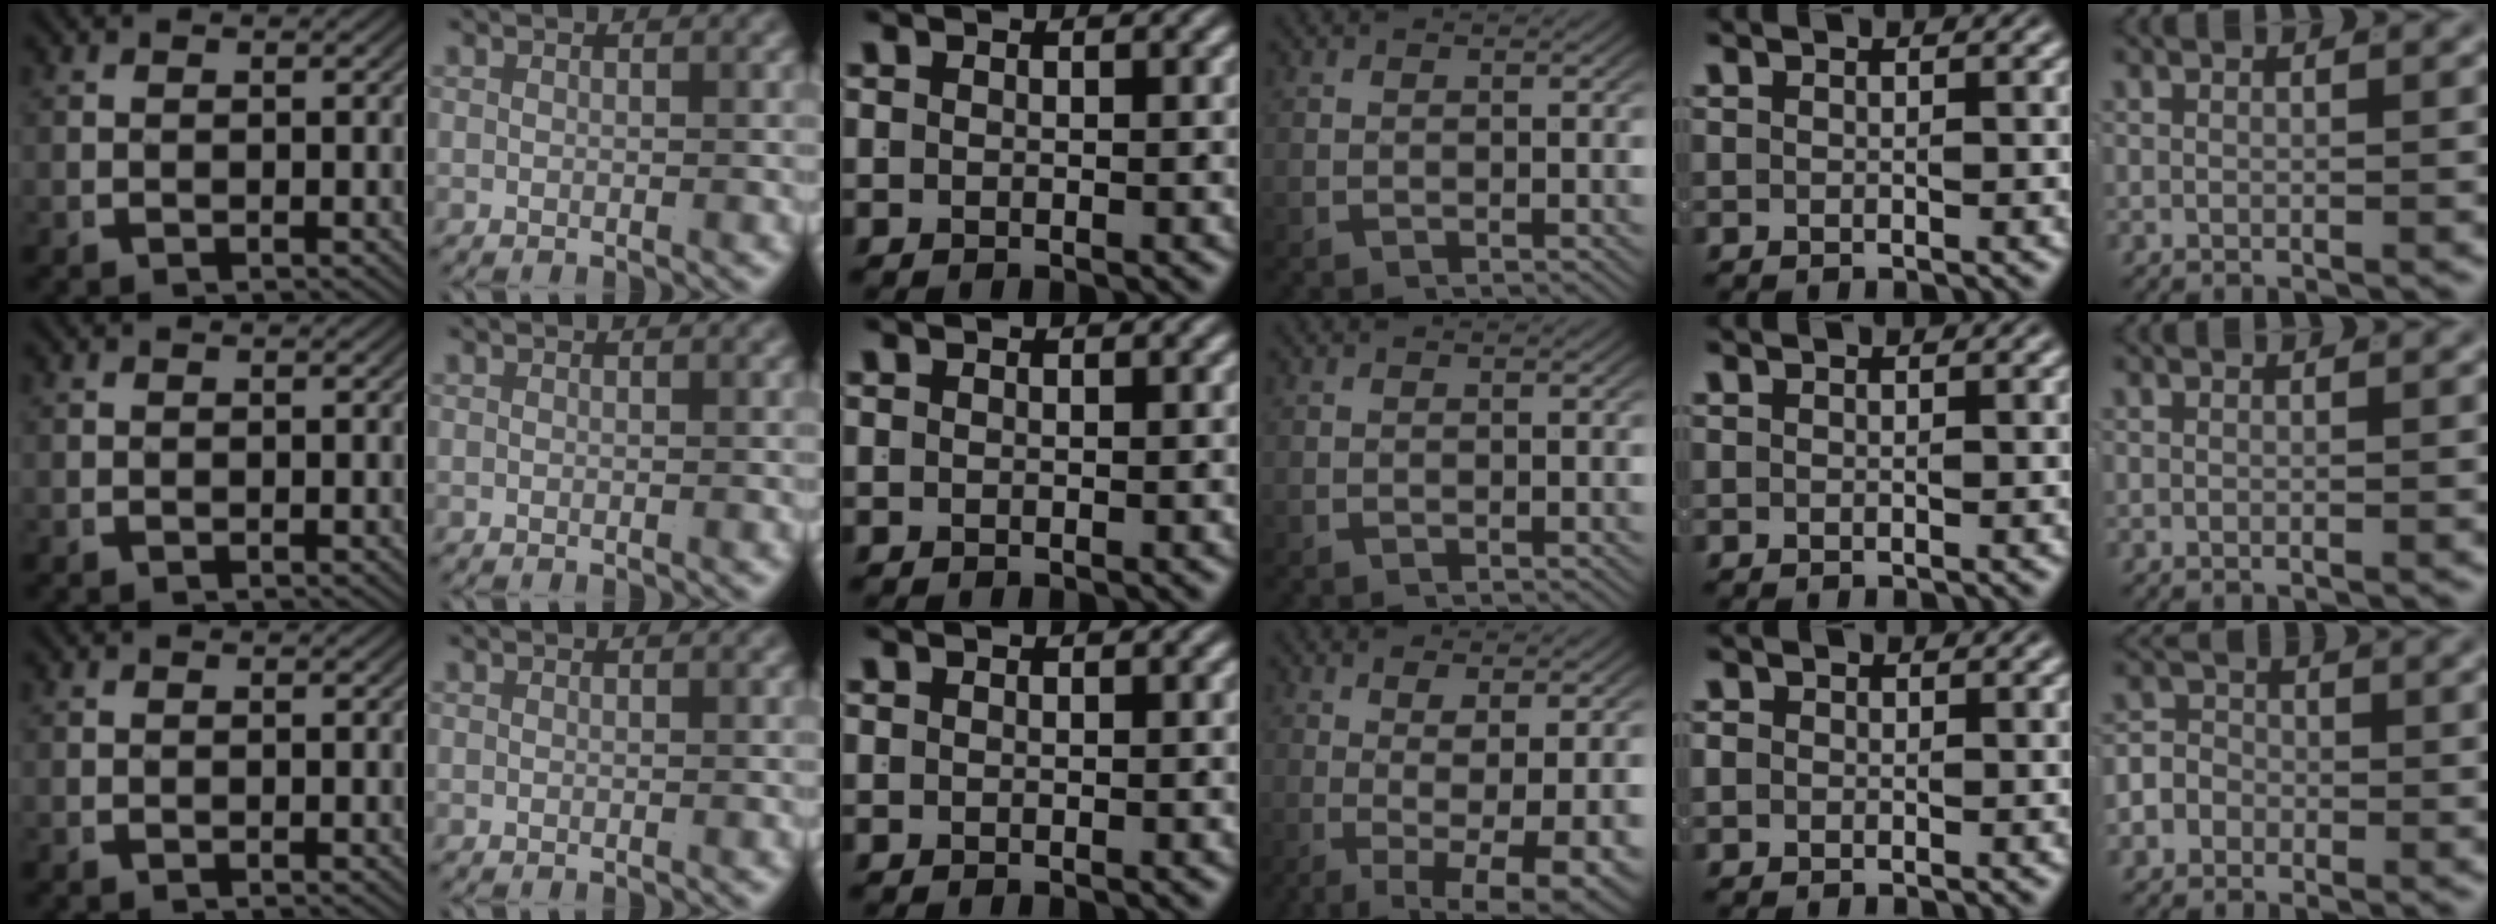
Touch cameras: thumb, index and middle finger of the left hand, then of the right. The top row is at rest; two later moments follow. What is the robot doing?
{"motion": "lift_and_place", "object": "shirt"}